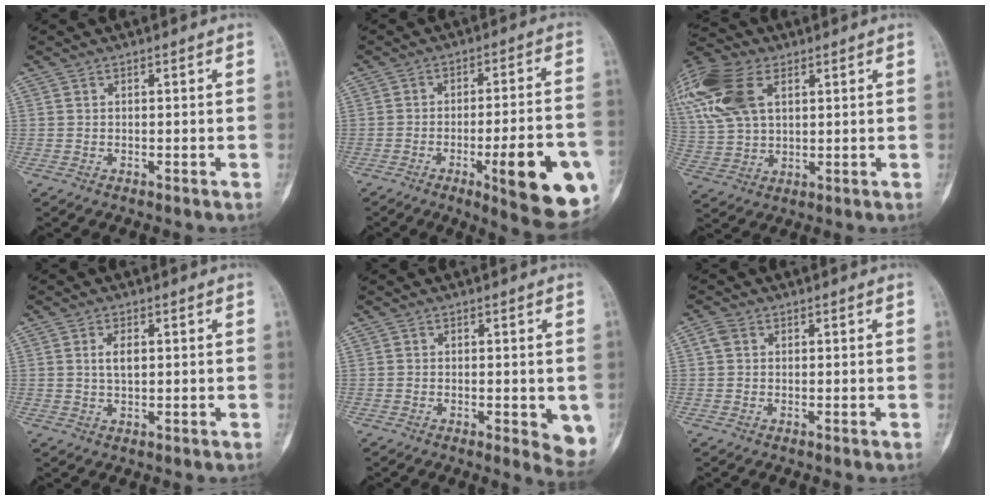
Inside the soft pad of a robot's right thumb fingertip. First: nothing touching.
{"total": 17.9, "force": [-6.4, 4.0, 16.3], "torque": [-0.184, 0.013, -0.075]}
{"total": 18.9, "force": [7.5, 11.3, 13.3], "torque": [-0.311, 0.011, 0.144]}
{"total": 3.0, "force": [0.6, 1.5, 2.6], "torque": [-0.043, -0.003, 0.013]}
{"total": 6.0, "force": [-1.3, 2.3, 5.5], "torque": [-0.056, -0.011, -0.012]}
{"total": 2.0, "force": [0.6, 1.5, 1.1], "torque": [-0.024, 0.007, 0.011]}